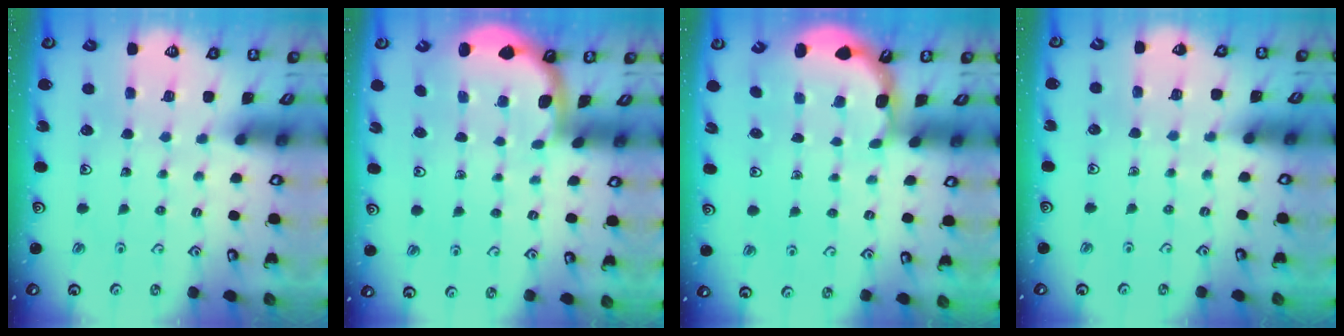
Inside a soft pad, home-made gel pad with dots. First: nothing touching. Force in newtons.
{"total": 1.7, "press": 1.7, "slide": 0.0}
{"total": 2.1, "press": 1.9, "slide": 0.9}
{"total": 3.6, "press": 3.6, "slide": 0.6}